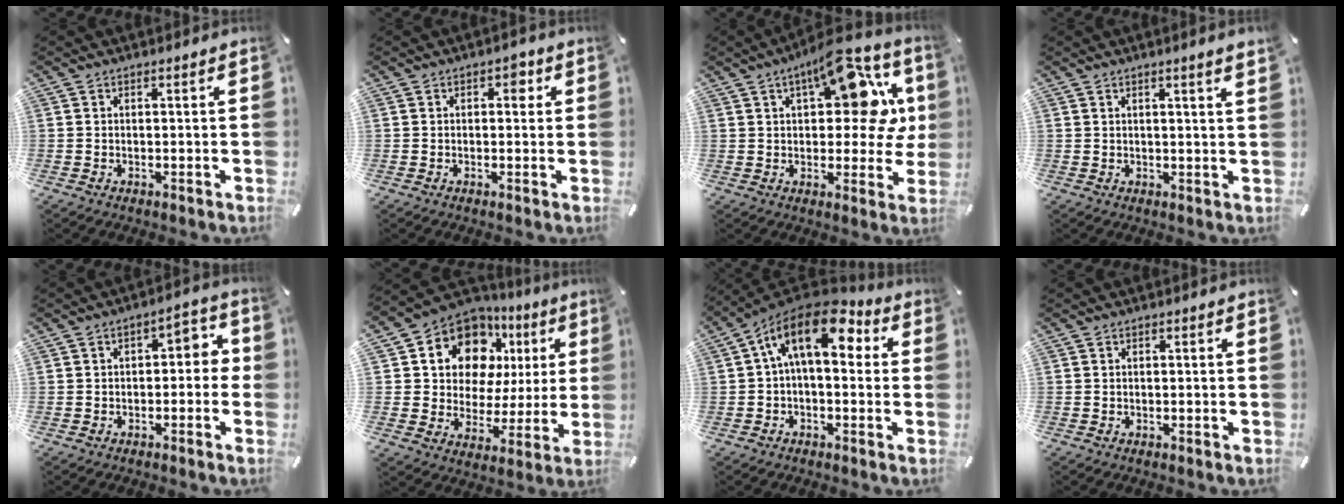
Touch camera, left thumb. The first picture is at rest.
{"total": 2.3, "force": [0.7, 1.7, 1.5], "torque": [0.000, -0.004, 0.002]}
{"total": 18.2, "force": [7.1, 8.7, 14.3], "torque": [-0.181, -0.039, 0.113]}
{"total": 2.4, "force": [1.6, -0.3, 1.8], "torque": [-0.034, -0.005, 0.028]}
{"total": 4.9, "force": [-0.5, 3.1, 3.7], "torque": [-0.050, 0.007, -0.021]}
{"total": 14.0, "force": [7.1, 10.6, 5.8], "torque": [-0.107, -0.041, 0.135]}
{"total": 16.0, "force": [5.0, 8.0, 13.0], "torque": [-0.238, -0.025, 0.079]}
{"total": 0.0}